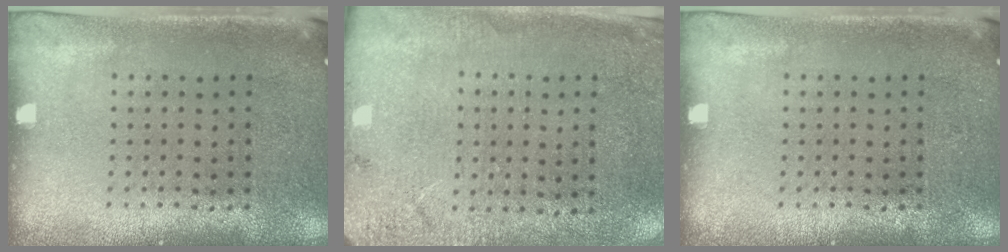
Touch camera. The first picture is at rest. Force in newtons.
{"total": 2.6, "press": 2.4, "slide": 0.9}
{"total": 0.0}